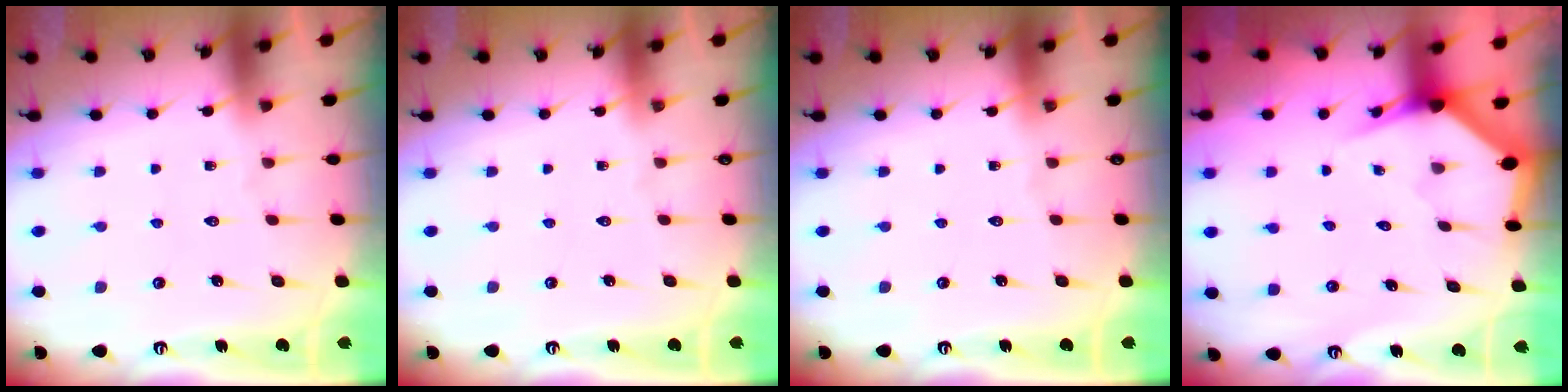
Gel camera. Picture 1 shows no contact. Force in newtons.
{"total": 0.0}
{"total": 0.0}
{"total": 2.8, "press": 2.8, "slide": 0.0}